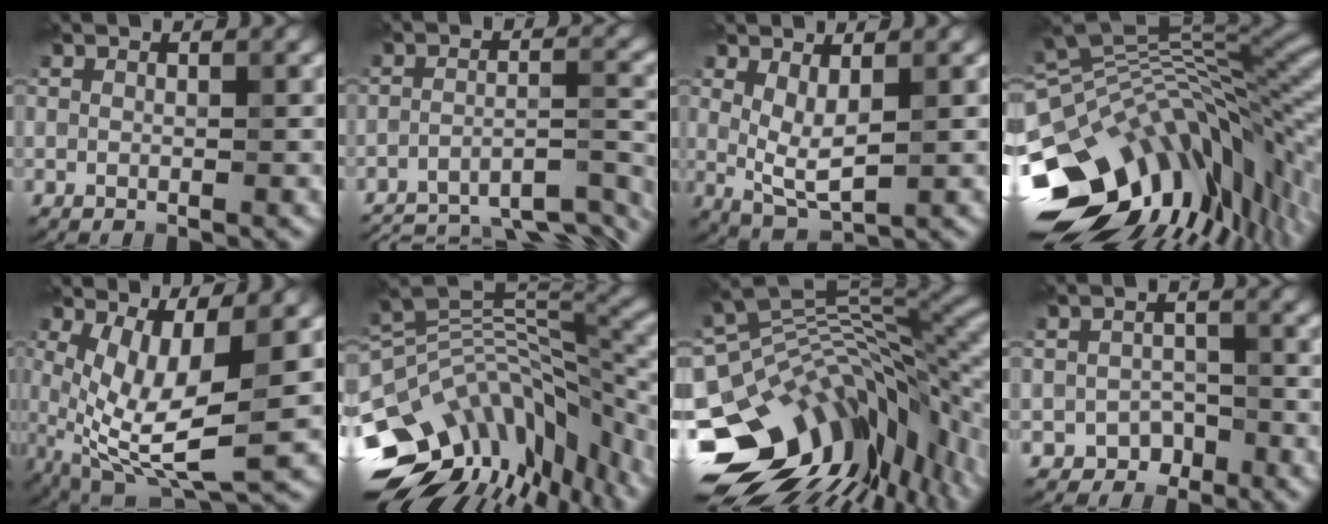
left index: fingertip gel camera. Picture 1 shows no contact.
{"total": 13.5, "force": [-12.2, 2.7, 5.0], "torque": [-0.069, -0.003, -0.161]}
{"total": 3.5, "force": [0.9, 1.3, 3.1], "torque": [-0.065, -0.010, 0.022]}
{"total": 15.5, "force": [-4.4, 7.8, 12.6], "torque": [-0.228, 0.009, -0.076]}
{"total": 8.8, "force": [-0.1, 3.1, 8.2], "torque": [-0.171, -0.021, 0.006]}
{"total": 12.9, "force": [-4.9, 6.8, 9.9], "torque": [-0.191, 0.003, -0.070]}
{"total": 15.4, "force": [-5.7, 8.5, 11.5], "torque": [-0.207, -0.011, -0.093]}
{"total": 2.5, "force": [-1.8, 1.7, 0.5], "torque": [0.003, 0.006, -0.032]}